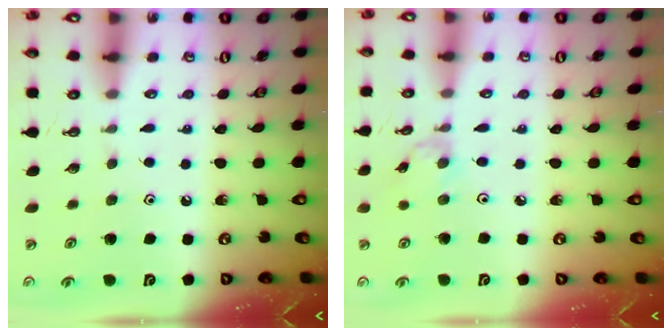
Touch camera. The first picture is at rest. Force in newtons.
{"total": 0.9, "press": 0.9, "slide": 0.3}